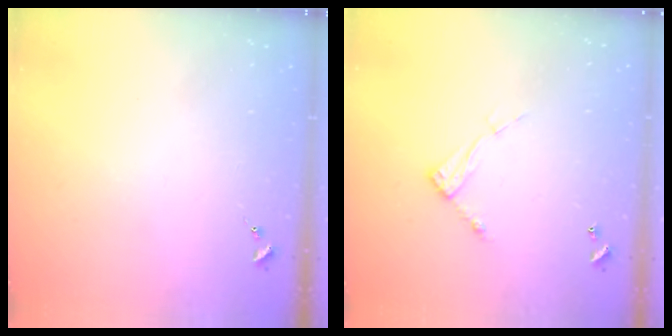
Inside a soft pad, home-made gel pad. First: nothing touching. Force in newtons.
{"total": 8.7, "press": 8.7, "slide": 0.4}